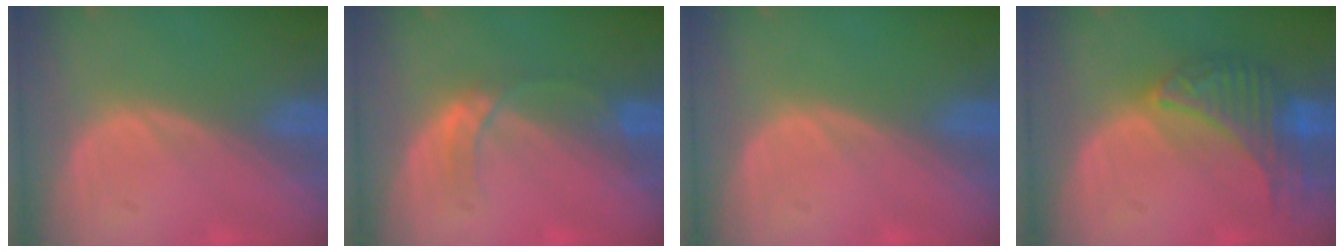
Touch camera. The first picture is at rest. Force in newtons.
{"total": 3.0, "press": 3.0, "slide": 0.3}
{"total": 0.0}
{"total": 7.7, "press": 7.7, "slide": 0.3}